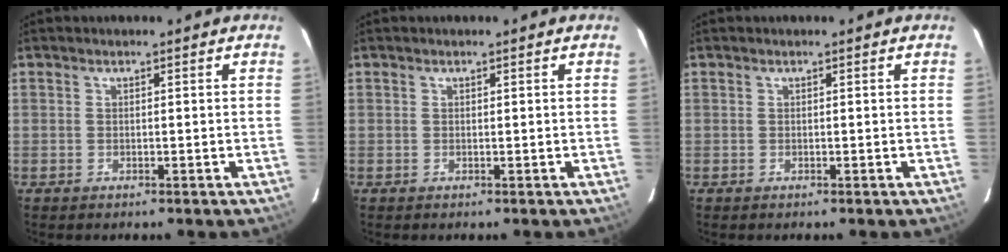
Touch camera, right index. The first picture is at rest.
{"total": 0.0}
{"total": 0.0}